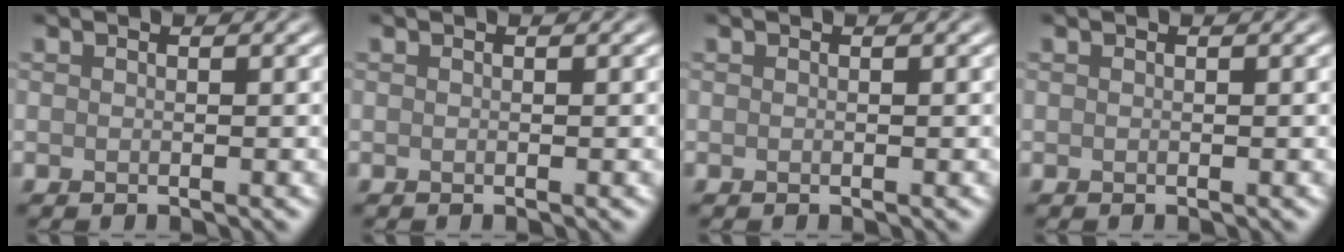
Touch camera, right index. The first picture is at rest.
{"total": 0.0}
{"total": 0.0}
{"total": 0.0}